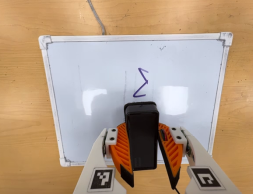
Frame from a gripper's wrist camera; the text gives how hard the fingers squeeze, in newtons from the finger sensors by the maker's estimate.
{"total": 9.8, "left": 10.4, "right": 9.2}